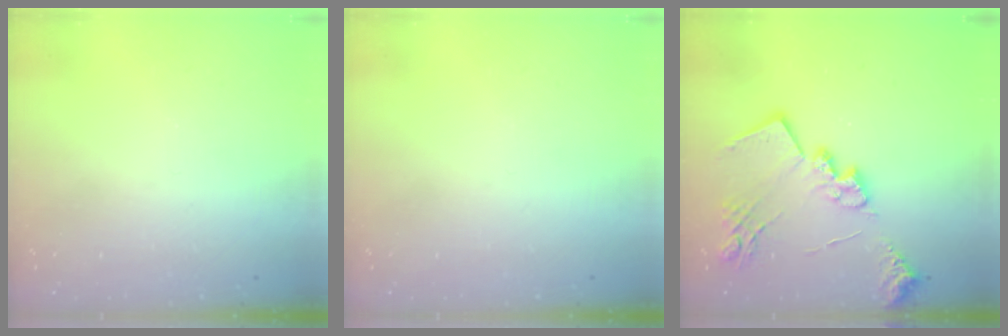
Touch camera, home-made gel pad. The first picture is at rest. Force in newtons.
{"total": 0.0}
{"total": 19.5, "press": 19.4, "slide": 1.7}